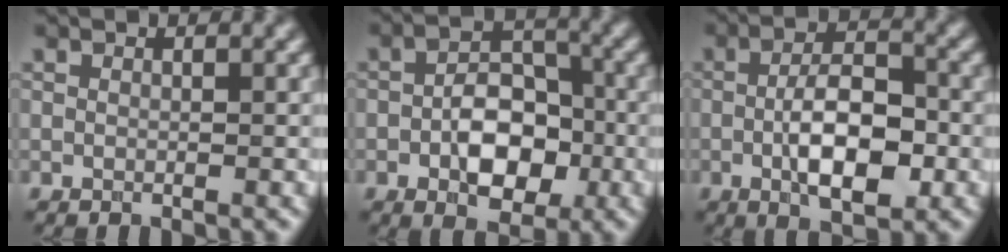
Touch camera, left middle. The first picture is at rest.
{"total": 6.3, "force": [-1.8, 3.8, 4.7], "torque": [-0.069, 0.001, -0.031]}
{"total": 6.8, "force": [-1.6, 2.9, 5.9], "torque": [-0.102, 0.000, -0.028]}